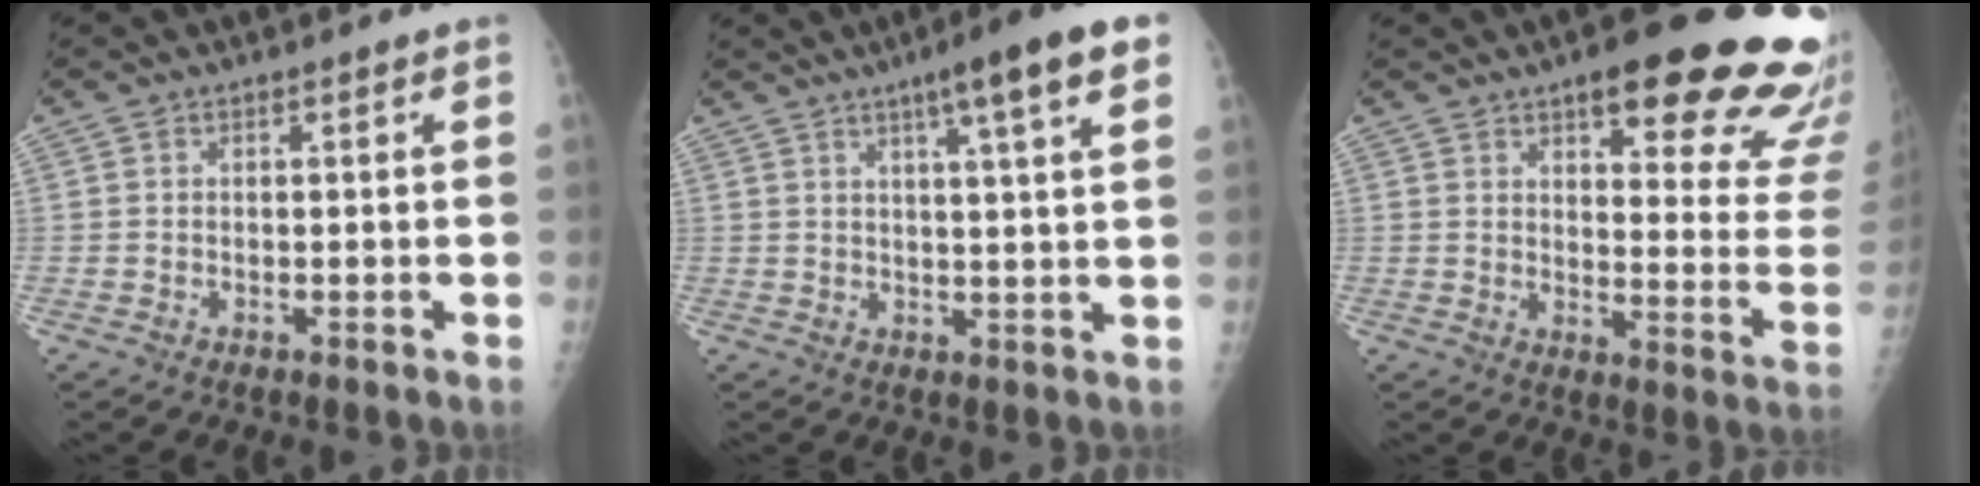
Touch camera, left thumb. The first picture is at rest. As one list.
[{"total": 11.3, "force": [6.1, 0.9, 9.4], "torque": [-0.132, -0.011, 0.082]}, {"total": 24.3, "force": [15.3, 7.2, 17.5], "torque": [-0.169, -0.068, 0.187]}]